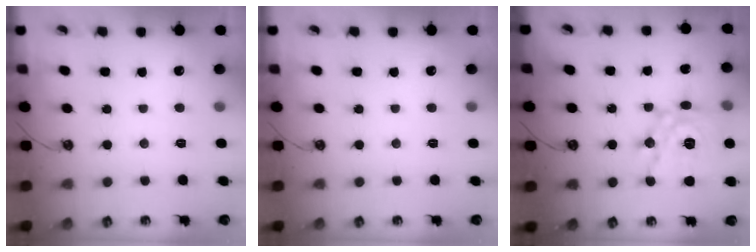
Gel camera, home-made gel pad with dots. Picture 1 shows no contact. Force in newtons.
{"total": 0.0}
{"total": 14.8, "press": 14.8, "slide": 1.4}